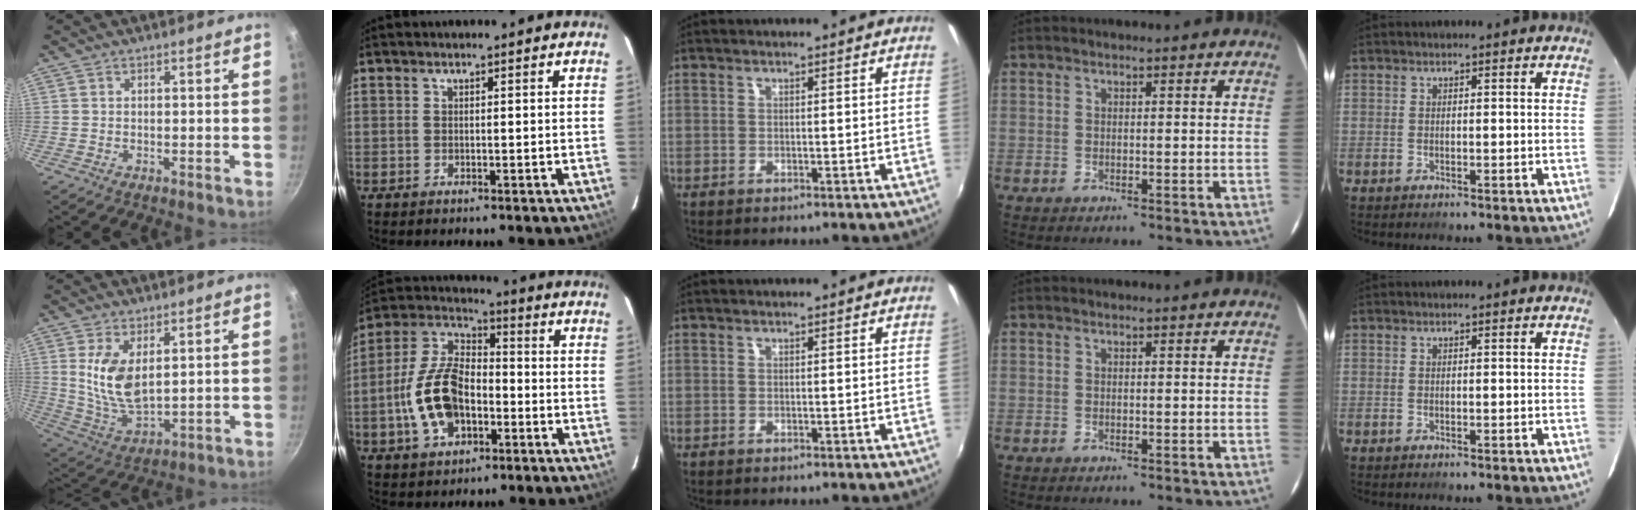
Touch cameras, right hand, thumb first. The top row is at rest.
{"thumb": {"total": 10.7, "force": [2.8, 5.4, 8.8], "torque": [-0.167, -0.030, 0.066]}, "index": {"total": 14.8, "force": [-4.1, 8.8, 11.1], "torque": [-0.234, 0.018, -0.070]}}